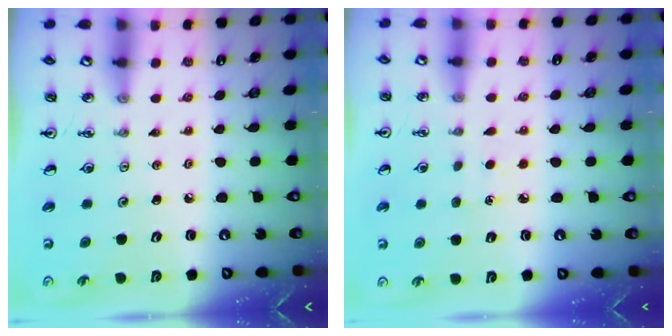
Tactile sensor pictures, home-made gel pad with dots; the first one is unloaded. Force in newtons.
{"total": 2.9, "press": 2.9, "slide": 0.4}